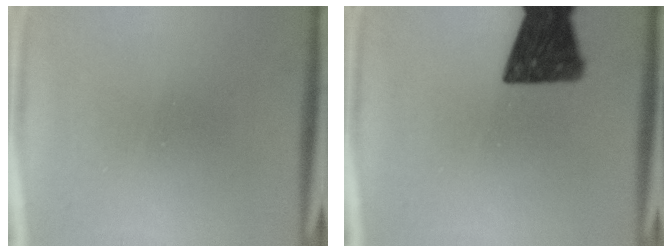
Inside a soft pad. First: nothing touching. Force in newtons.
{"total": 16.6}